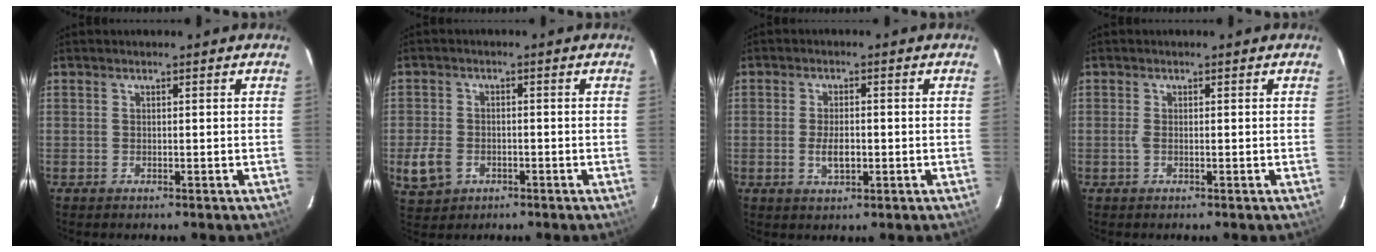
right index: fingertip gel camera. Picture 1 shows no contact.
{"total": 6.4, "force": [-2.3, 5.0, 3.3], "torque": [-0.090, 0.000, -0.037]}
{"total": 4.0, "force": [-0.9, 1.8, 3.5], "torque": [-0.070, -0.003, -0.013]}
{"total": 0.9, "force": [-0.2, 0.2, 0.9], "torque": [-0.019, -0.001, -0.005]}